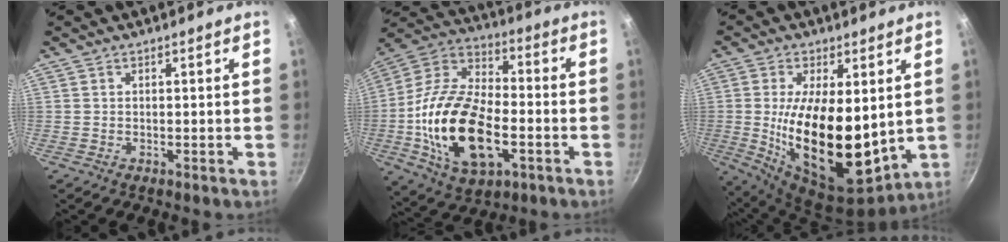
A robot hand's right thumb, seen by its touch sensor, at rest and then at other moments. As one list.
[{"total": 23.6, "force": [-5.0, 13.1, 18.9], "torque": [-0.349, 0.030, -0.096]}, {"total": 20.8, "force": [1.3, 10.0, 18.2], "torque": [-0.304, -0.039, 0.033]}]